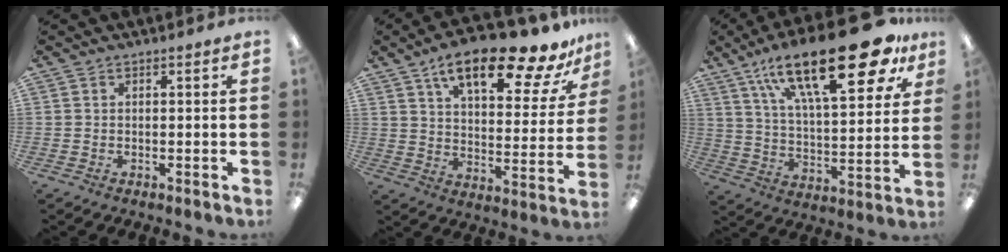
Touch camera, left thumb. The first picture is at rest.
{"total": 19.2, "force": [13.3, 5.8, 12.6], "torque": [-0.193, -0.079, 0.215]}
{"total": 29.0, "force": [17.1, 10.2, 21.2], "torque": [-0.328, -0.091, 0.276]}